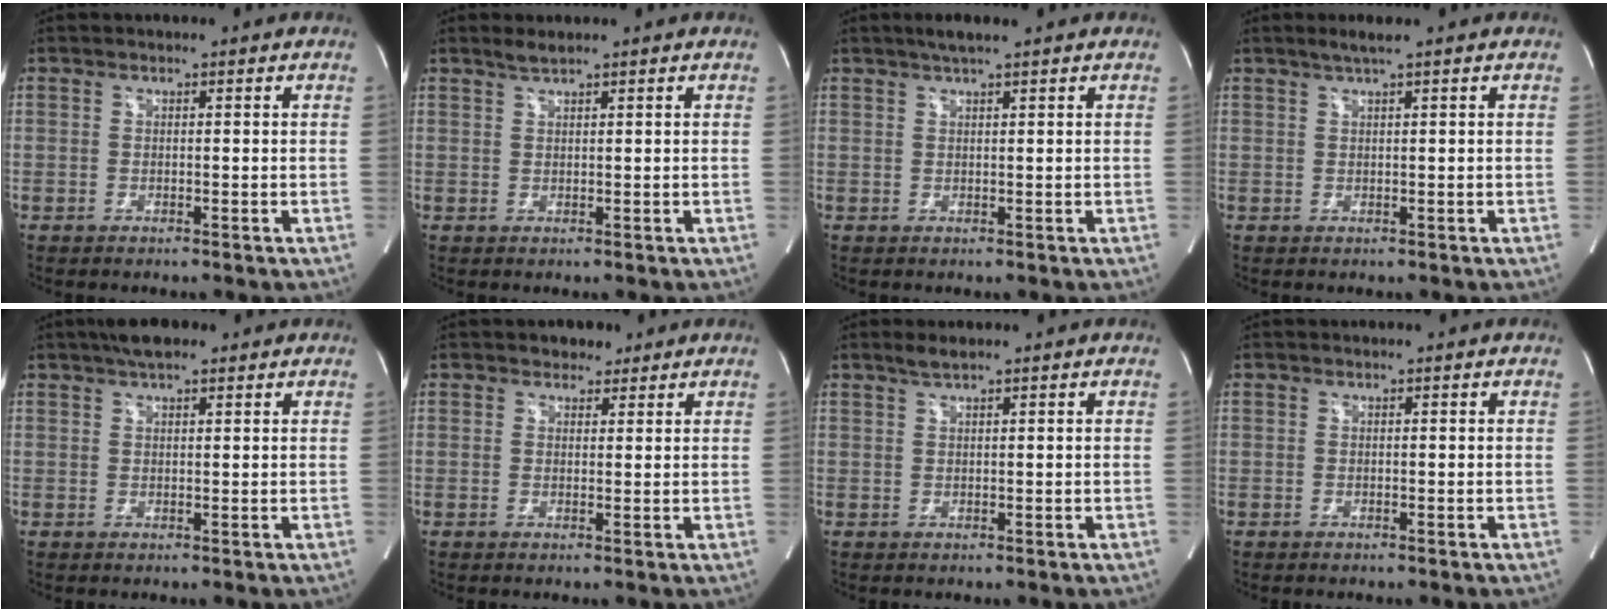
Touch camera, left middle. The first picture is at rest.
{"total": 1.4, "force": [1.3, -0.1, 0.6], "torque": [-0.015, 0.003, 0.028]}
{"total": 3.2, "force": [2.4, -0.1, 2.1], "torque": [-0.041, 0.012, 0.043]}
{"total": 2.0, "force": [1.4, -0.4, 1.4], "torque": [-0.032, 0.004, 0.029]}
{"total": 4.8, "force": [3.5, 1.3, 3.0], "torque": [-0.056, 0.020, 0.057]}
{"total": 2.6, "force": [2.0, 1.7, 0.6], "torque": [-0.008, 0.005, 0.027]}
{"total": 1.6, "force": [1.3, 0.0, 0.9], "torque": [-0.023, 0.003, 0.028]}
{"total": 0.0}